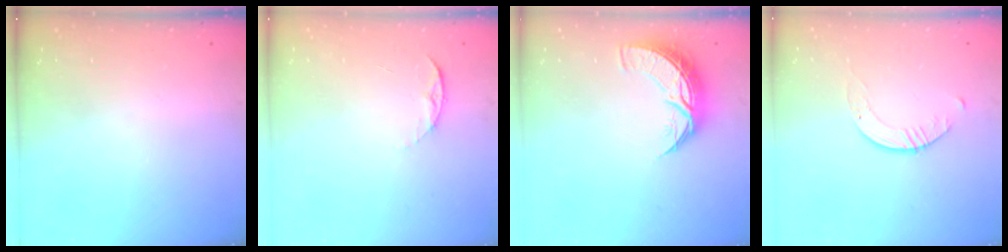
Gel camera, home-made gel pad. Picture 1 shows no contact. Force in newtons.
{"total": 5.2, "press": 5.2, "slide": 0.6}
{"total": 9.0, "press": 9.0, "slide": 0.6}
{"total": 1.7, "press": 1.7, "slide": 0.2}